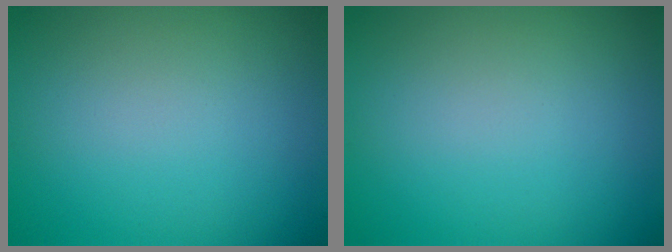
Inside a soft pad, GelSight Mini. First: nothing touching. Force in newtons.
{"total": 0.0}